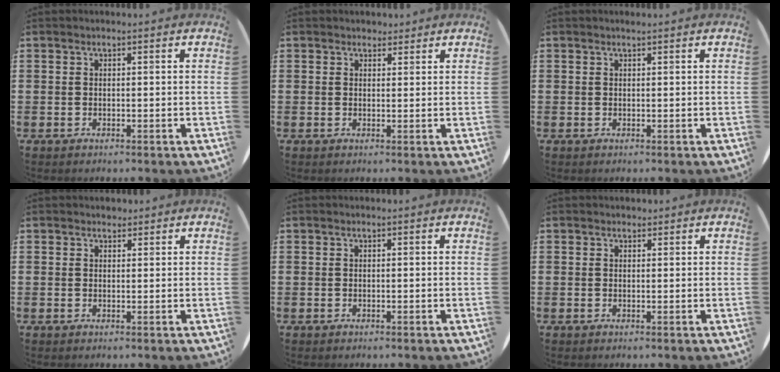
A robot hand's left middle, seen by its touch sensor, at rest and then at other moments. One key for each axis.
{"total": 1.5, "fx": 1.4, "fy": 0.5, "fz": 0.0, "tx": 0.007, "ty": 0.001, "tz": 0.025}
{"total": 0.0}
{"total": 1.0, "fx": 1.0, "fy": 0.3, "fz": -0.1, "tx": 0.009, "ty": -0.002, "tz": 0.018}
{"total": 0.0}
{"total": 0.6, "fx": 0.5, "fy": 0.3, "fz": 0.0, "tx": 0.008, "ty": 0.000, "tz": 0.009}